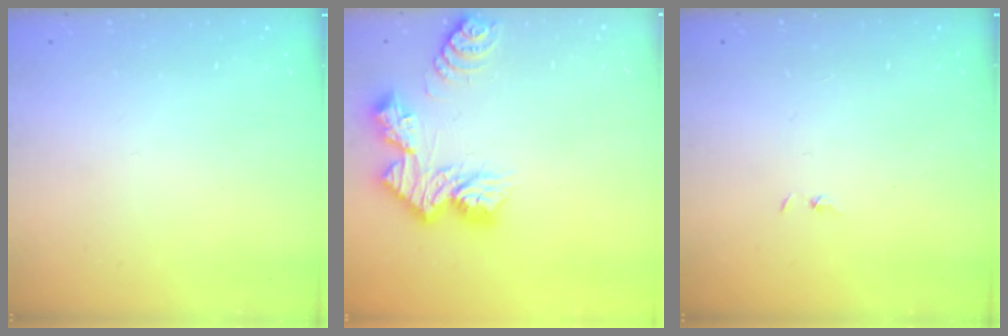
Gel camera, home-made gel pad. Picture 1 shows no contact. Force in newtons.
{"total": 12.8, "press": 12.7, "slide": 1.1}
{"total": 0.7, "press": 0.7, "slide": 0.1}